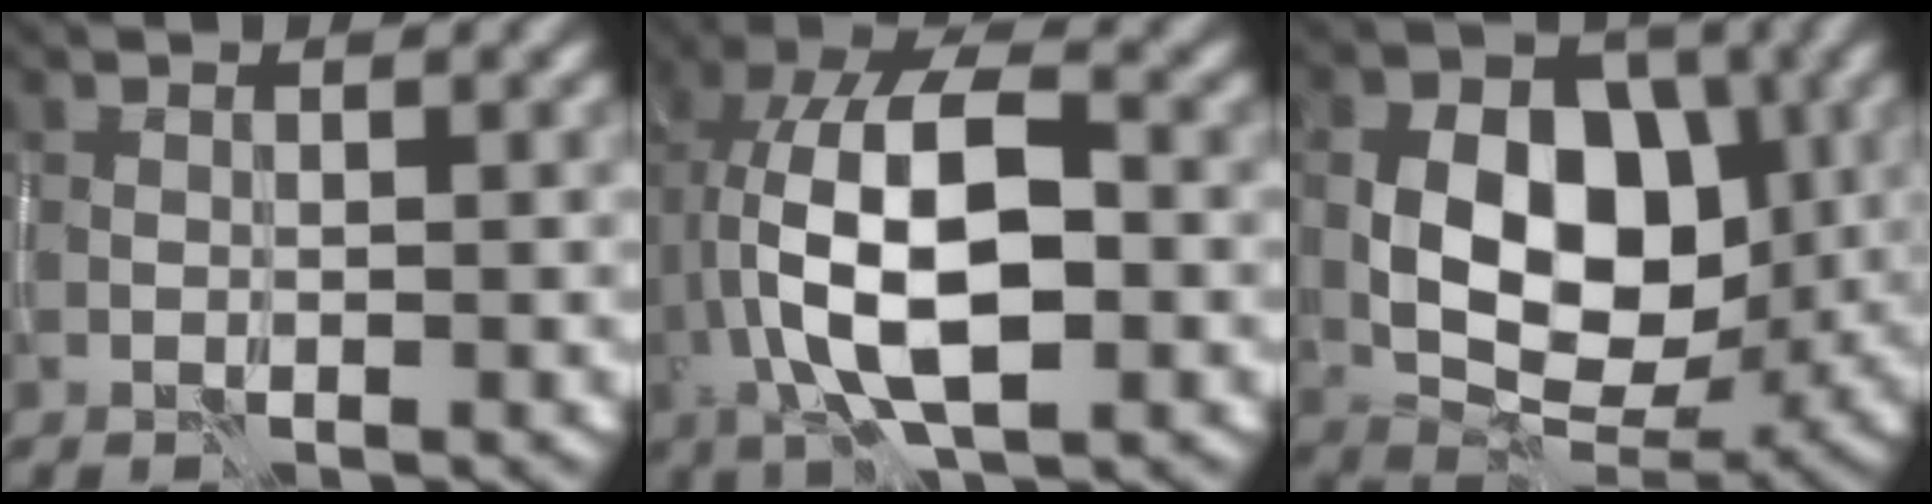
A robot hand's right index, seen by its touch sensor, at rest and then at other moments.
{"total": 11.5, "force": [-1.3, 4.7, 10.4], "torque": [-0.188, 0.021, -0.031]}
{"total": 9.6, "force": [0.7, 6.3, 7.3], "torque": [-0.121, 0.001, 0.007]}